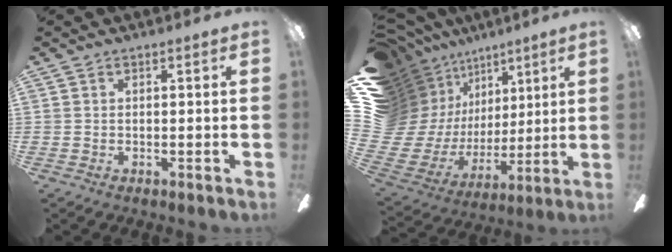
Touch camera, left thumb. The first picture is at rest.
{"total": 18.7, "force": [7.9, 15.6, 6.5], "torque": [-0.161, -0.087, 0.194]}